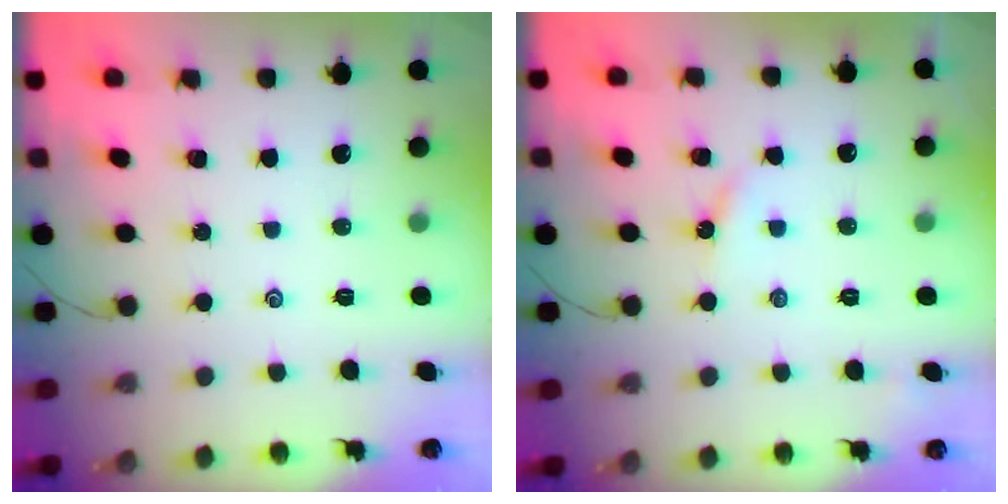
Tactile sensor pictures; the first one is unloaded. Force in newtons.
{"total": 3.7, "press": 3.7, "slide": 0.4}